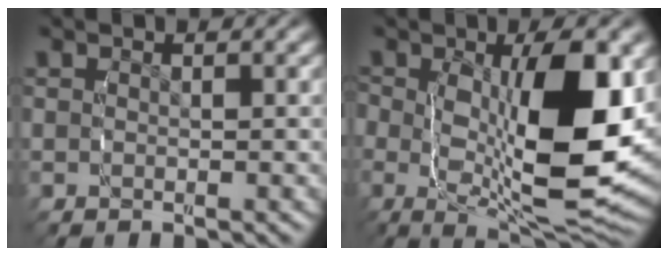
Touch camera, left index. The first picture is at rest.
{"total": 11.9, "force": [-1.3, 5.8, 10.3], "torque": [-0.188, -0.036, -0.003]}